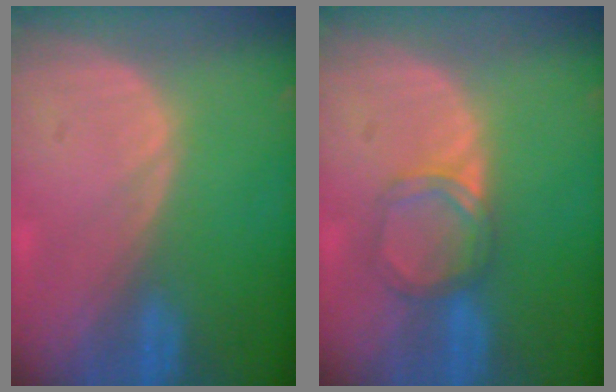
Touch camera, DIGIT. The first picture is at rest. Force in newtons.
{"total": 3.7, "press": 3.7, "slide": 0.4}